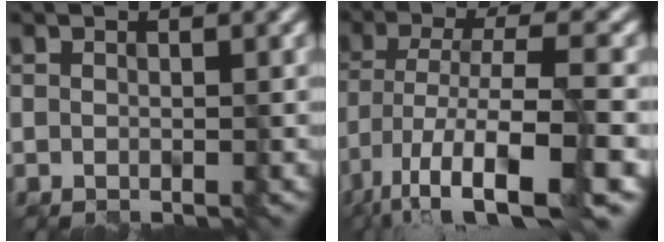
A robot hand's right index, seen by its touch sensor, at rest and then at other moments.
{"total": 12.0, "force": [-6.4, 3.1, 9.7], "torque": [-0.180, -0.004, -0.109]}